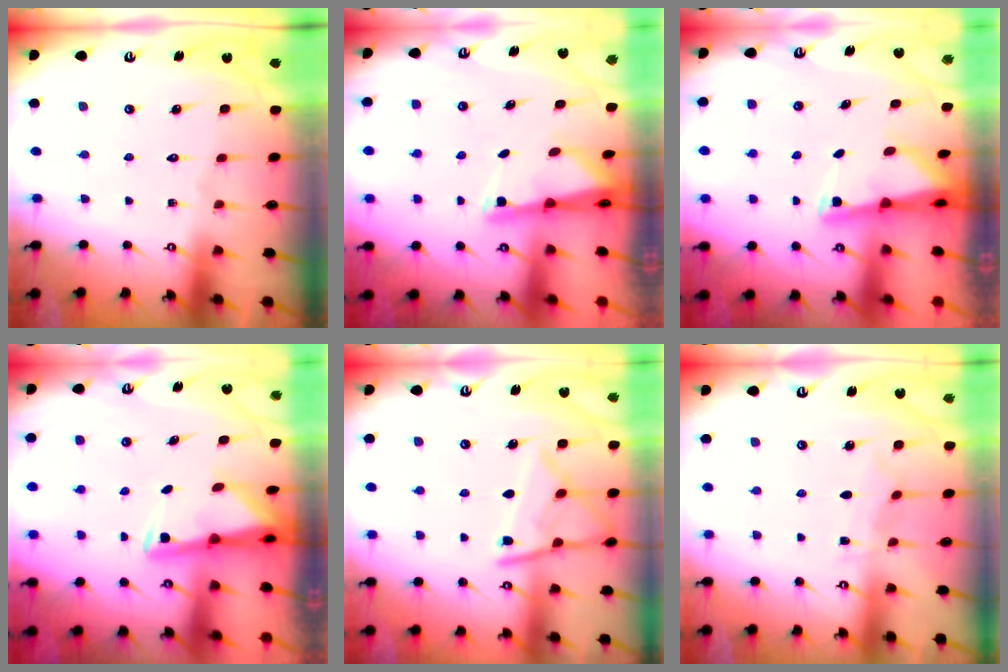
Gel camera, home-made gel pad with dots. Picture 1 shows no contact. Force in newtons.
{"total": 2.1, "press": 2.0, "slide": 0.3}
{"total": 2.4, "press": 2.4, "slide": 0.5}
{"total": 3.0, "press": 2.9, "slide": 0.4}
{"total": 12.3, "press": 12.2, "slide": 1.3}
{"total": 4.2, "press": 4.2, "slide": 0.1}